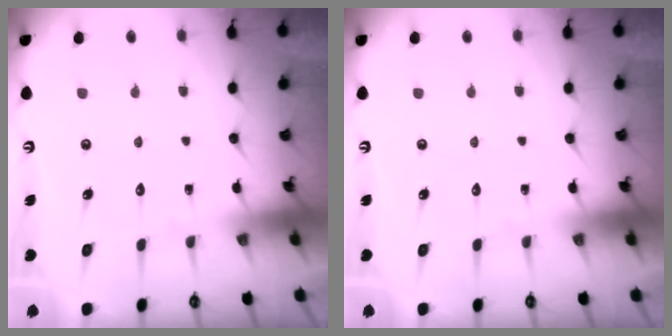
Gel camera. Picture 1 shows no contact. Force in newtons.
{"total": 0.0}